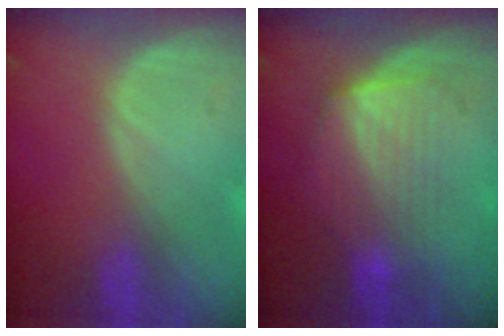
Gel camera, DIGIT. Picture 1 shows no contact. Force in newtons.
{"total": 6.7, "press": 6.7, "slide": 0.7}